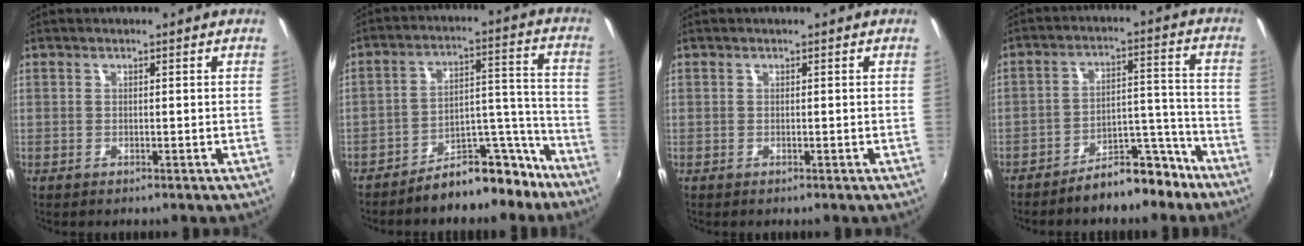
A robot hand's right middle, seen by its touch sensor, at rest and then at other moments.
{"total": 11.9, "force": [-10.2, 4.3, 4.3], "torque": [-0.047, 0.055, -0.143]}
{"total": 0.0}
{"total": 9.8, "force": [-8.2, 3.7, 4.0], "torque": [-0.051, 0.043, -0.108]}